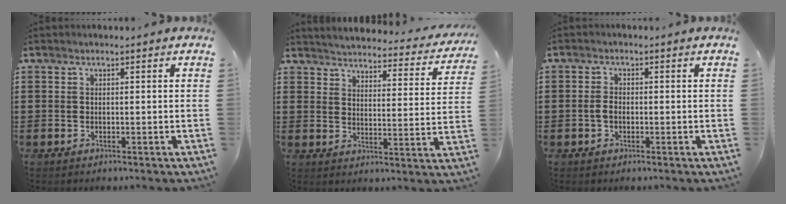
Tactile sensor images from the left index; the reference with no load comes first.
{"total": 3.4, "force": [3.4, -0.2, 0.5], "torque": [-0.031, -0.032, 0.052]}
{"total": 1.9, "force": [-0.4, 1.0, 1.5], "torque": [-0.039, -0.001, -0.009]}